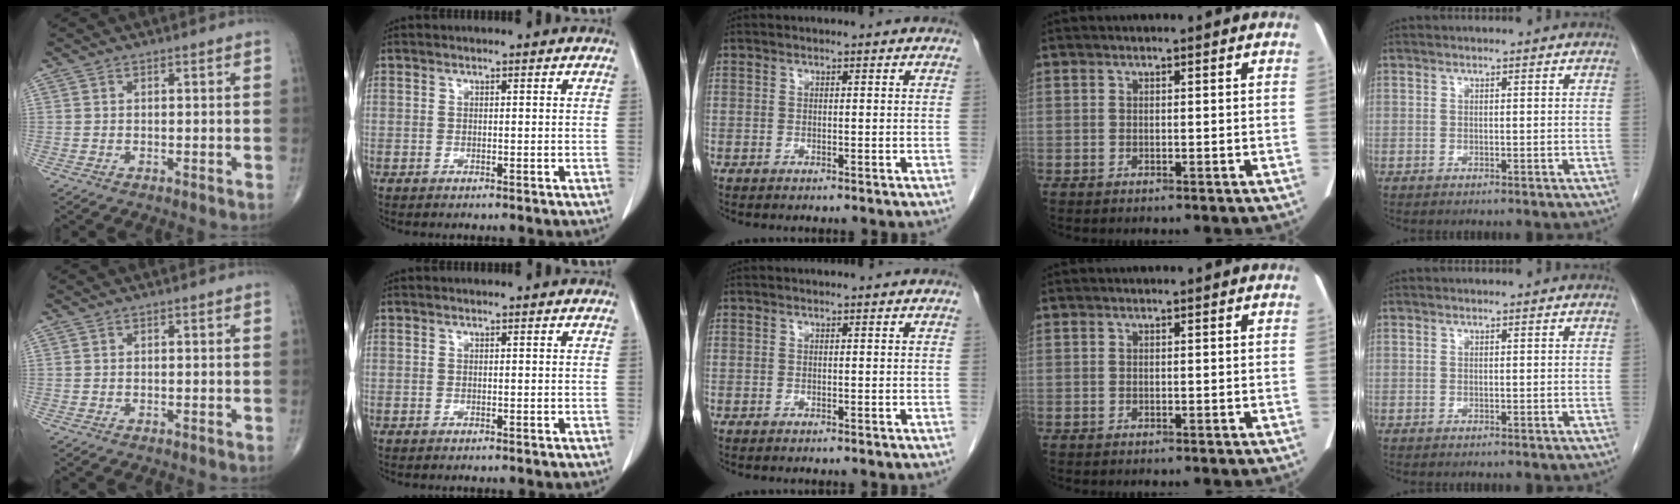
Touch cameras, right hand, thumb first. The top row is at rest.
{}